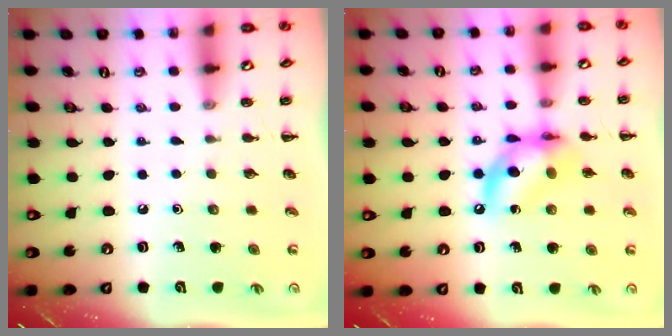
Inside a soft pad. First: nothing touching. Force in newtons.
{"total": 12.8, "press": 12.4, "slide": 3.1}